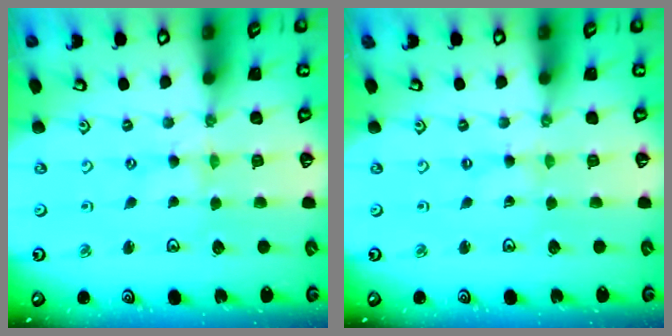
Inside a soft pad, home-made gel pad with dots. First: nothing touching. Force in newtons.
{"total": 0.0}